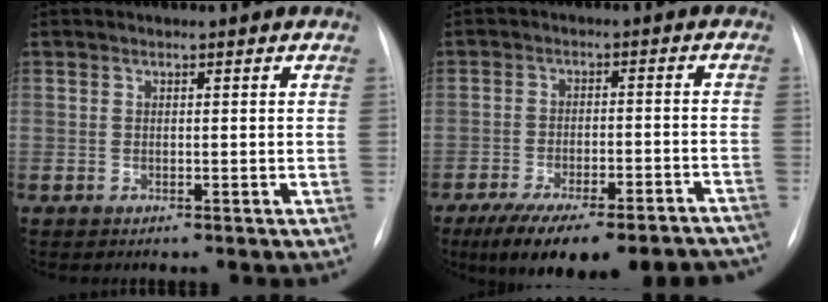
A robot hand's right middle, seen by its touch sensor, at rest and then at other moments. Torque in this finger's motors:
{"motor_torque": [1.12, -1.02, 0.33, 0.10]}